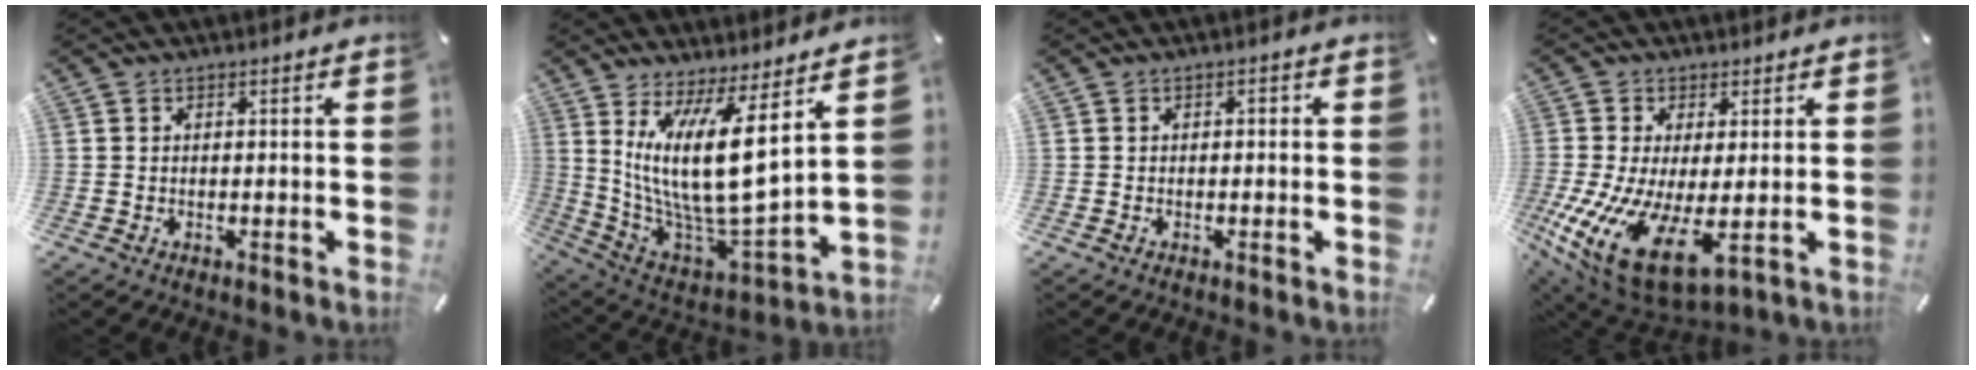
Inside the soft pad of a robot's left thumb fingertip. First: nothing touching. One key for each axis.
{"total": 18.2, "fx": 6.6, "fy": 5.2, "fz": 16.1, "tx": -0.333, "ty": -0.067, "tz": 0.110}
{"total": 1.2, "fx": -0.5, "fy": 0.8, "fz": 0.8, "tx": -0.017, "ty": 0.007, "tz": -0.012}
{"total": 15.7, "fx": -2.2, "fy": 7.6, "fz": 13.6, "tx": -0.281, "ty": -0.016, "tz": -0.018}